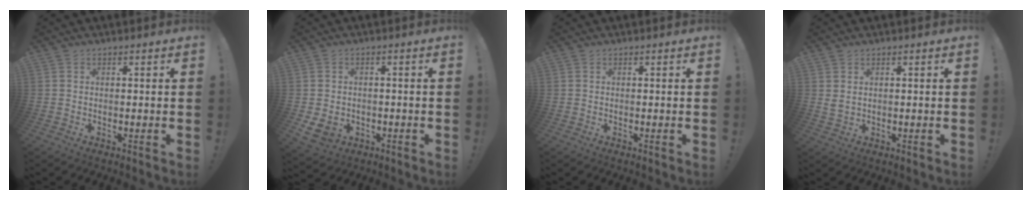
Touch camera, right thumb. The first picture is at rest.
{"total": 6.5, "force": [-1.7, 5.1, 3.7], "torque": [-0.071, 0.005, -0.026]}
{"total": 0.0}
{"total": 2.1, "force": [1.0, 1.0, 1.6], "torque": [-0.030, 0.000, 0.019]}